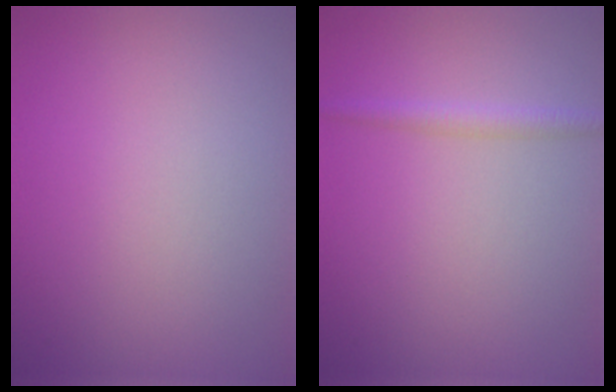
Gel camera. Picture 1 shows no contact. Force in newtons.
{"total": 1.6, "press": 1.6, "slide": 0.1}